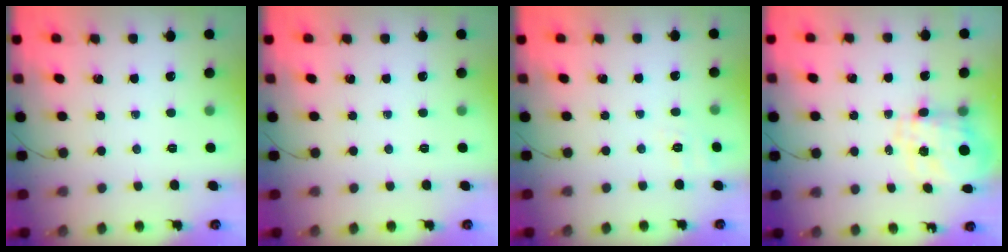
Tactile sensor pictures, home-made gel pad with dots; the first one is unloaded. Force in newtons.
{"total": 0.0}
{"total": 6.8, "press": 6.4, "slide": 2.1}
{"total": 6.1, "press": 6.0, "slide": 1.2}